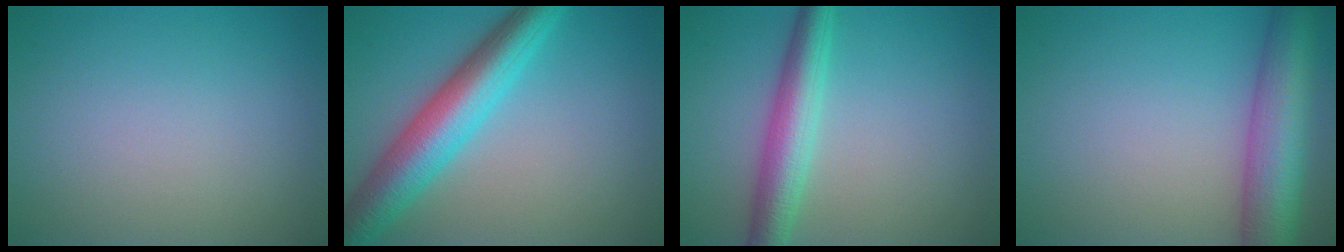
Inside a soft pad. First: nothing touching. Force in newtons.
{"total": 7.5, "press": 7.5, "slide": 0.2}
{"total": 4.7, "press": 4.7, "slide": 0.0}
{"total": 8.4, "press": 8.4, "slide": 0.3}